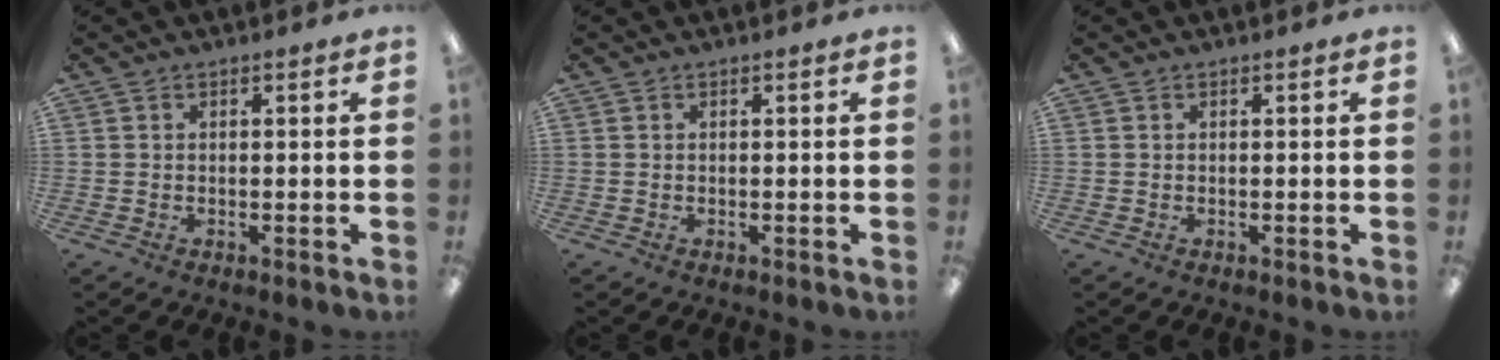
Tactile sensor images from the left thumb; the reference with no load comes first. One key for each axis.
{"total": 0.0}
{"total": 0.0}